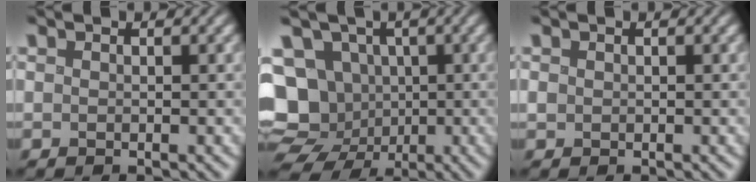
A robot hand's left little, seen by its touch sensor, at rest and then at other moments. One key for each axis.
{"total": 12.9, "fx": -2.9, "fy": 11.7, "fz": 4.6, "tx": -0.106, "ty": 0.004, "tz": -0.065}
{"total": 0.6, "fx": 0.1, "fy": 0.6, "fz": 0.2, "tx": -0.004, "ty": -0.001, "tz": 0.002}